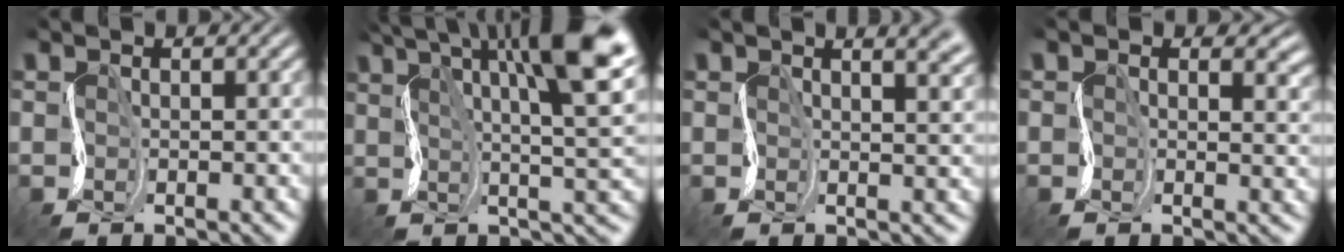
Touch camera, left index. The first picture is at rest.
{"total": 14.0, "force": [6.1, 3.9, 11.9], "torque": [-0.185, 0.017, 0.095]}
{"total": 5.9, "force": [3.3, 2.4, 4.2], "torque": [-0.028, 0.033, 0.016]}
{"total": 3.3, "force": [1.4, 2.0, 2.2], "torque": [-0.021, -0.001, 0.013]}